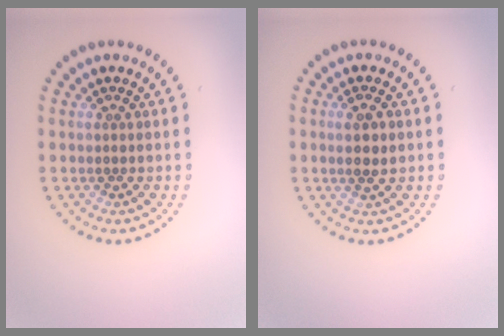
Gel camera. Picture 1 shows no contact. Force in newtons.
{"total": 1.7, "press": 1.6, "slide": 0.5}